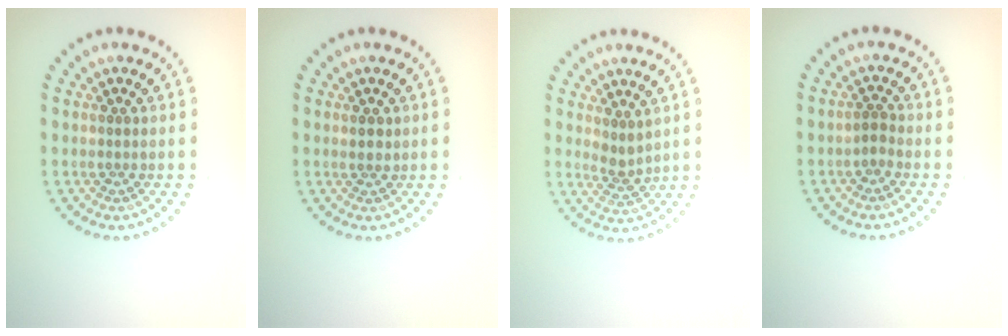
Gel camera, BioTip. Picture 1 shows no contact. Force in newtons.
{"total": 1.1, "press": 1.0, "slide": 0.5}
{"total": 2.0, "press": 1.6, "slide": 1.3}
{"total": 1.0, "press": 0.8, "slide": 0.5}